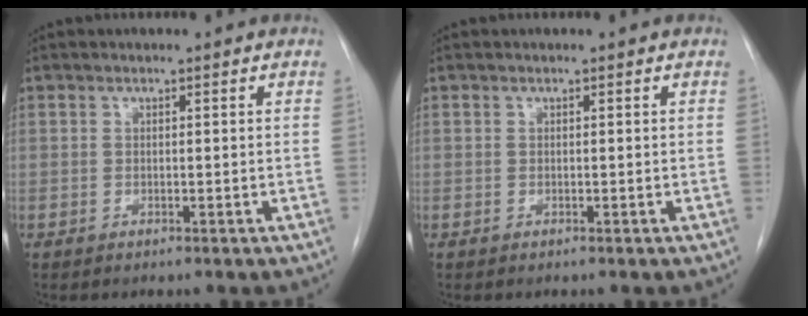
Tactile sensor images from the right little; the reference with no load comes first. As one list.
[{"total": 0.0}]